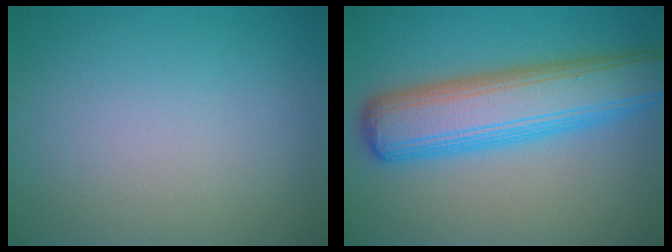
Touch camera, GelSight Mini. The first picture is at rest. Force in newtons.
{"total": 8.6, "press": 8.6, "slide": 0.2}